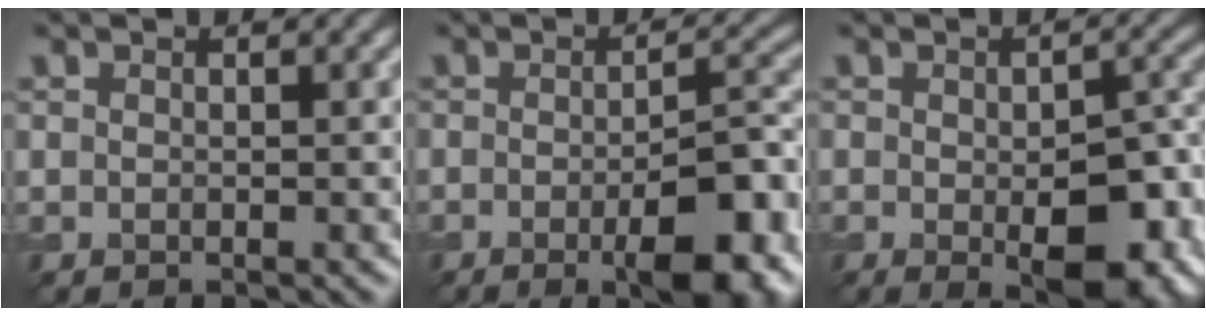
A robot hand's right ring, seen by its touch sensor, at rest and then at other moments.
{"total": 8.2, "force": [-3.0, 2.2, 7.3], "torque": [-0.103, 0.001, -0.032]}
{"total": 8.6, "force": [-2.6, 3.4, 7.5], "torque": [-0.107, -0.010, -0.017]}